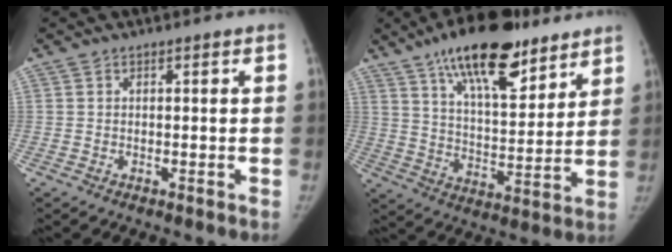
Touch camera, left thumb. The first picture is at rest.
{"total": 20.3, "force": [13.2, 7.9, 13.2], "torque": [-0.180, -0.054, 0.218]}